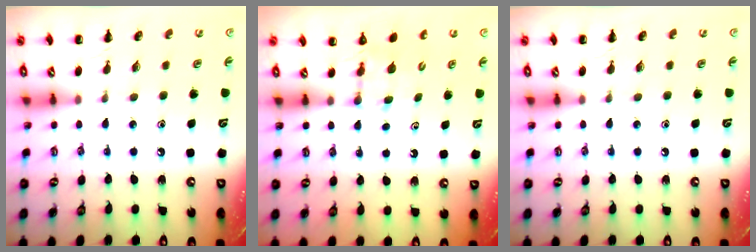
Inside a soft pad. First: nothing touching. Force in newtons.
{"total": 3.7, "press": 3.6, "slide": 1.0}
{"total": 0.0}